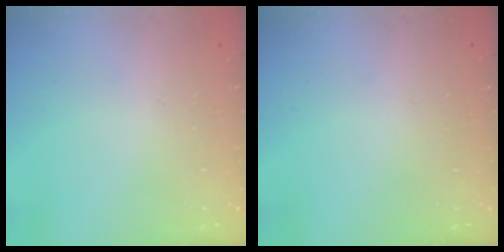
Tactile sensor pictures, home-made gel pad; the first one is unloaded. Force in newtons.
{"total": 0.0}